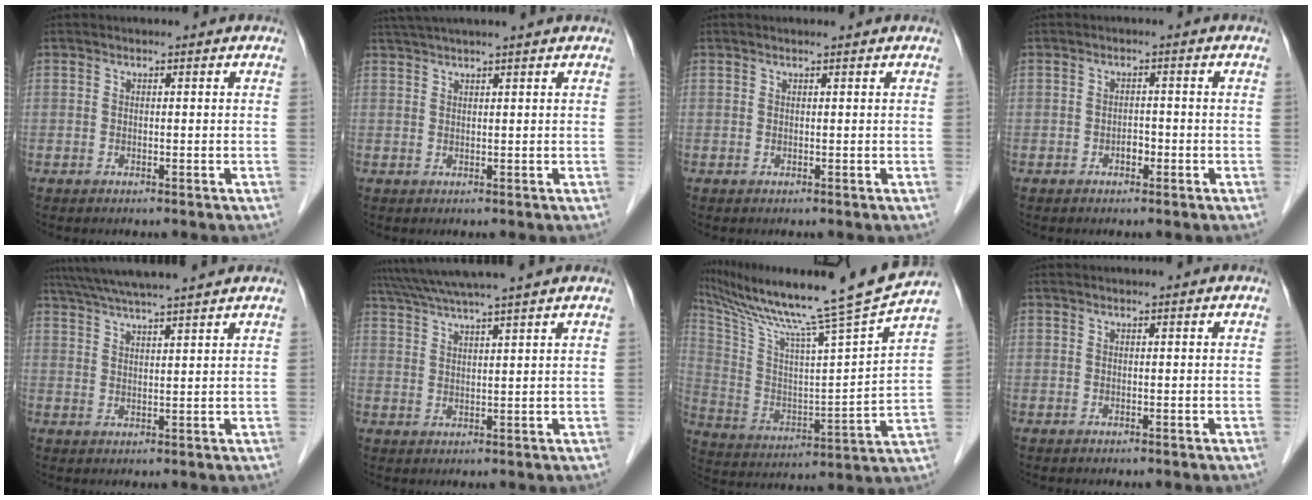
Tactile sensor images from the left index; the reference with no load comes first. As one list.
[{"total": 7.8, "force": [6.6, -0.8, 4.0], "torque": [-0.063, 0.038, 0.096]}, {"total": 1.1, "force": [0.9, -0.1, 0.5], "torque": [-0.009, 0.015, 0.018]}, {"total": 1.4, "force": [-0.8, 0.8, 0.9], "torque": [-0.012, 0.005, -0.013]}, {"total": 11.8, "force": [10.4, -0.6, 5.5], "torque": [-0.097, 0.029, 0.154]}, {"total": 10.3, "force": [9.0, -1.5, 4.9], "torque": [-0.088, 0.027, 0.138]}, {"total": 22.9, "force": [19.3, -2.6, 12.2], "torque": [-0.218, -0.043, 0.308]}, {"total": 0.0}]